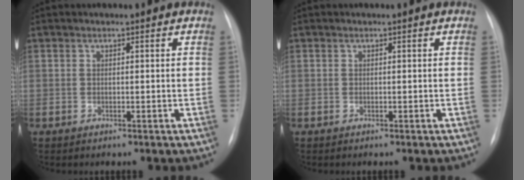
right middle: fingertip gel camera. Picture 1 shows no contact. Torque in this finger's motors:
{"motor_torque": [-0.34, -0.05, 0.00, 0.00]}